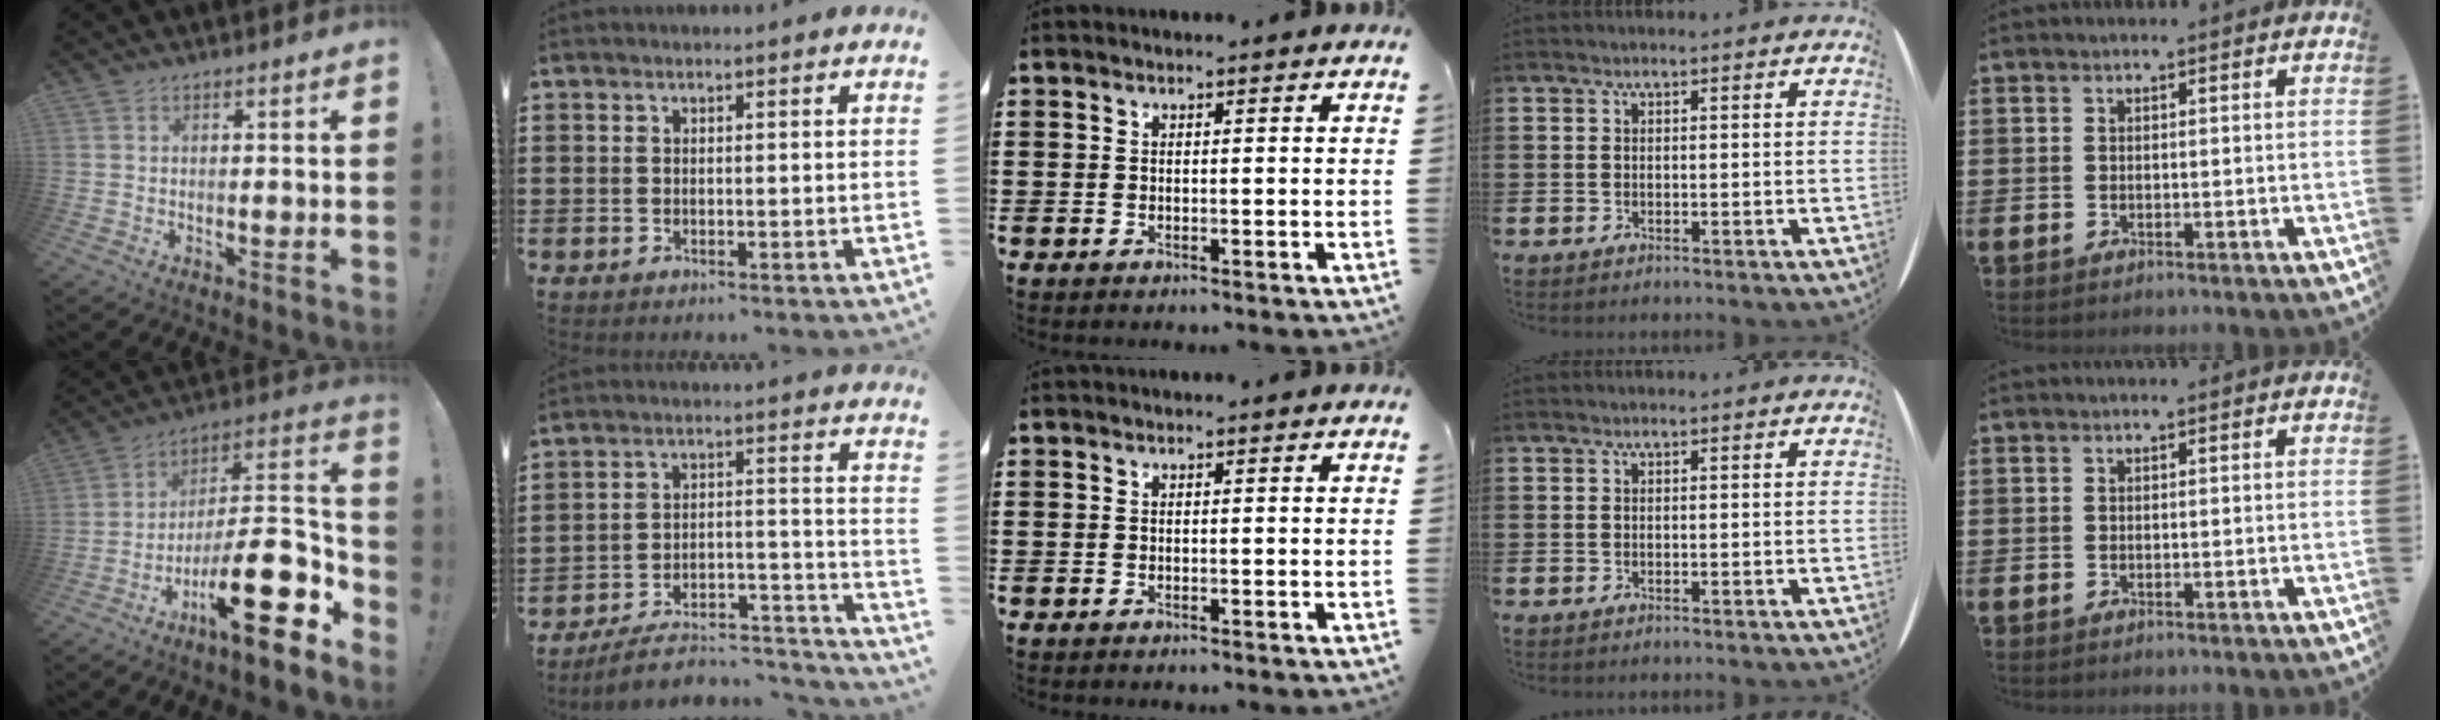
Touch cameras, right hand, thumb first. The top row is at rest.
{"thumb": {"total": 23.1, "force": [-9.8, 6.4, 20.0], "torque": [-0.309, 0.046, -0.157]}, "index": {"total": 6.7, "force": [-5.7, 1.9, 3.0], "torque": [-0.049, 0.006, -0.110]}}